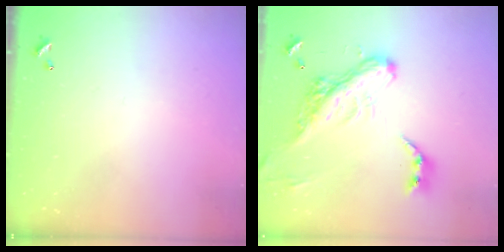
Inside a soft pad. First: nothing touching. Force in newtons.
{"total": 10.0, "press": 9.8, "slide": 2.0}